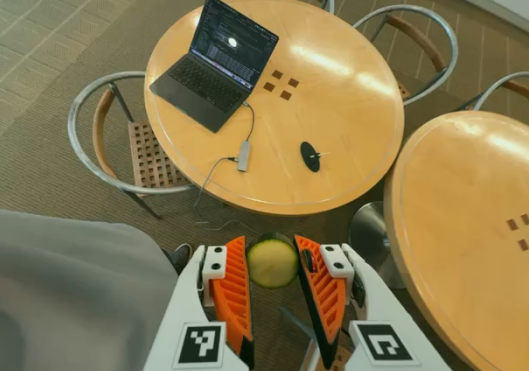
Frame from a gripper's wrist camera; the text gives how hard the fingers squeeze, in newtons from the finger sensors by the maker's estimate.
{"total": 8.1, "left": 8.0, "right": 8.1}